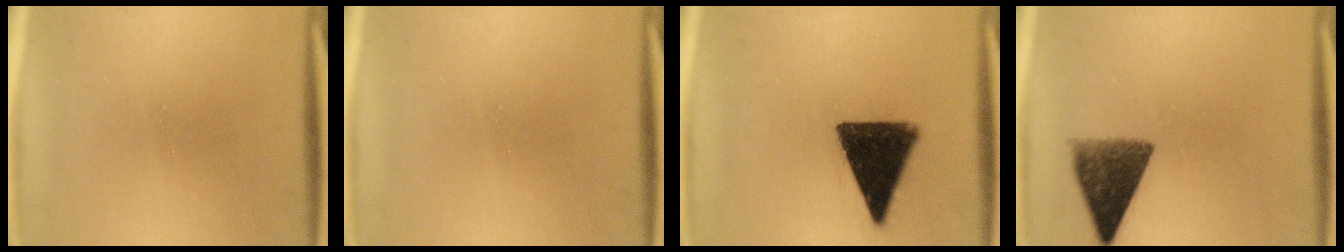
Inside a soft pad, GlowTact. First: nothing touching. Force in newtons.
{"total": 0.0}
{"total": 12.9}
{"total": 8.7}